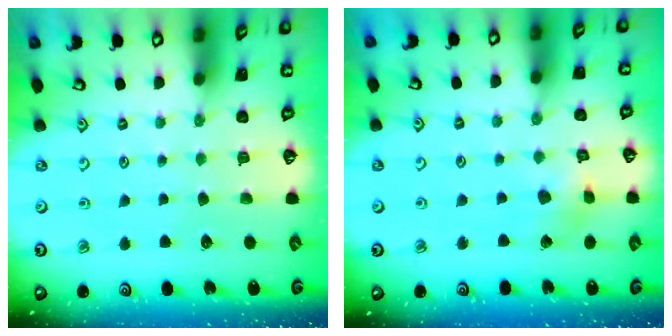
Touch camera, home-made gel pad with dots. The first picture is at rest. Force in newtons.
{"total": 5.1, "press": 5.0, "slide": 0.5}